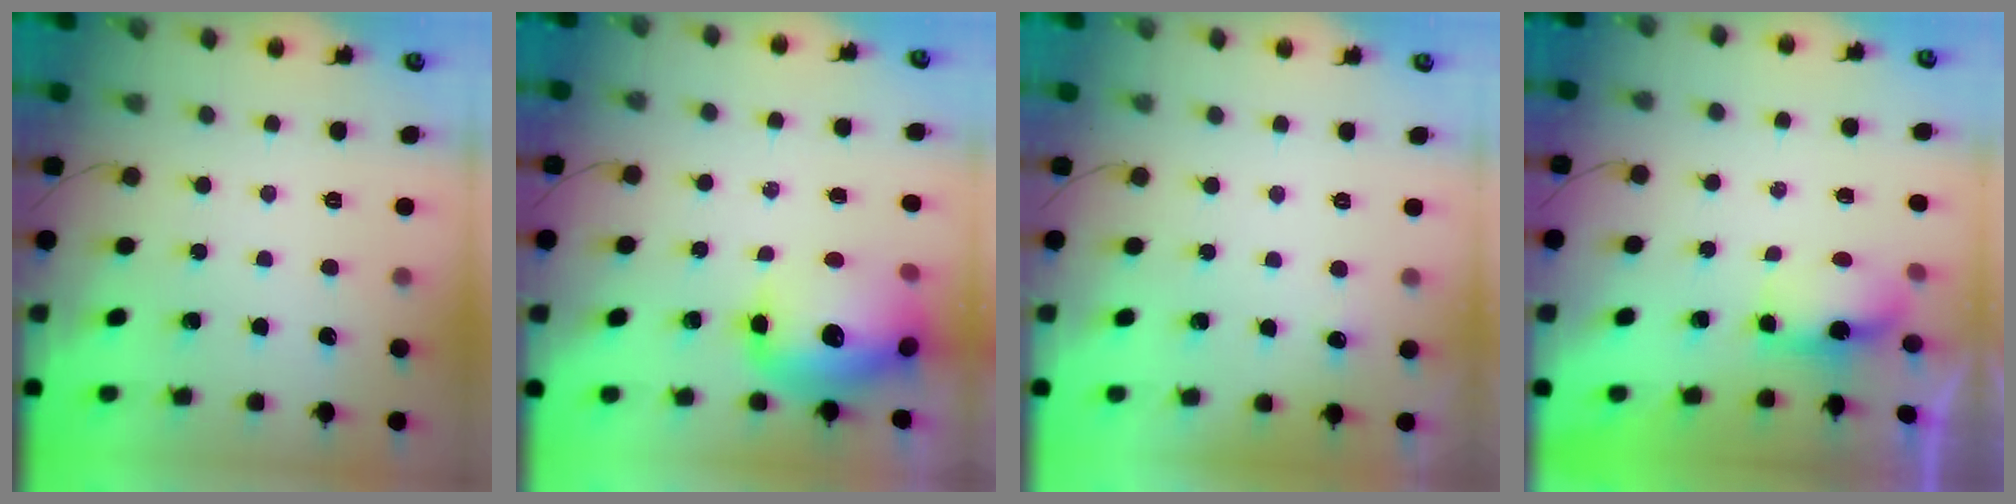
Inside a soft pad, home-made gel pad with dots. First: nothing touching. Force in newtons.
{"total": 17.1, "press": 16.6, "slide": 4.1}
{"total": 2.5, "press": 2.2, "slide": 1.1}
{"total": 4.8, "press": 4.8, "slide": 0.3}